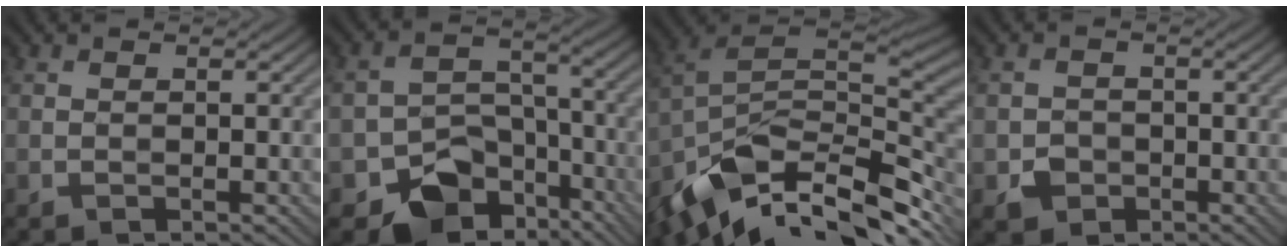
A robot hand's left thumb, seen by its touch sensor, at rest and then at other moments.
{"total": 9.3, "force": [-5.6, 6.3, 4.0], "torque": [-0.056, -0.016, -0.093]}
{"total": 14.6, "force": [-8.0, 7.0, 10.1], "torque": [-0.214, -0.008, -0.143]}
{"total": 2.4, "force": [-1.1, 2.1, 0.5], "torque": [-0.002, -0.002, -0.019]}